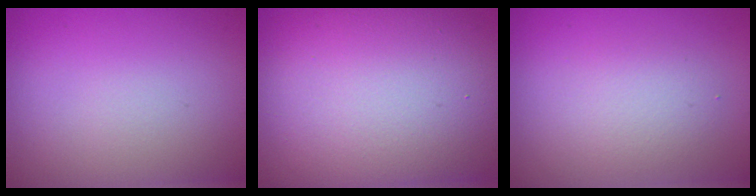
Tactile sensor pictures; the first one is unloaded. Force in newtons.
{"total": 15.3, "press": 15.3, "slide": 1.0}
{"total": 2.4, "press": 2.4, "slide": 0.2}